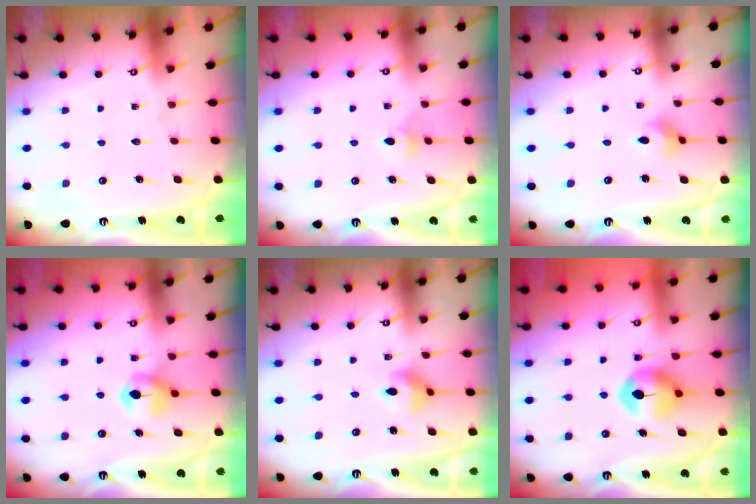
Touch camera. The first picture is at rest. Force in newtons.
{"total": 3.8, "press": 3.7, "slide": 0.7}
{"total": 2.9, "press": 2.8, "slide": 0.6}
{"total": 6.8, "press": 6.8, "slide": 0.7}
{"total": 7.2, "press": 6.9, "slide": 2.0}
{"total": 9.7, "press": 9.7, "slide": 0.5}